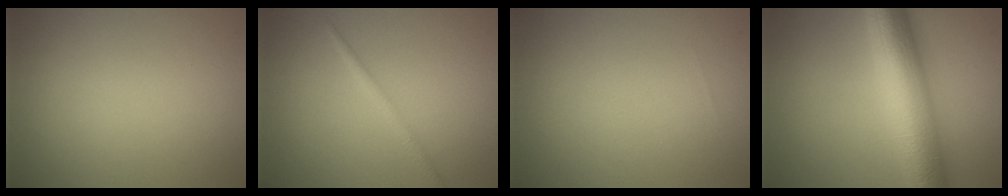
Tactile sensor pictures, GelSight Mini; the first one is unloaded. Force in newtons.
{"total": 1.3, "press": 1.3, "slide": 0.0}
{"total": 0.0}
{"total": 10.2, "press": 10.2, "slide": 0.1}